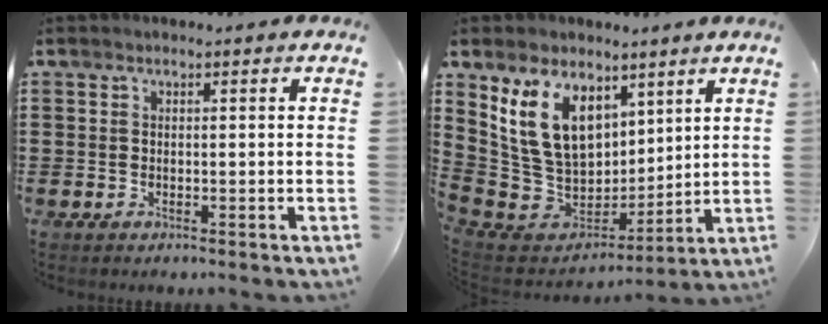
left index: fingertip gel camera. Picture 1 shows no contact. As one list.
[{"total": 13.4, "force": [5.6, 9.5, 7.6], "torque": [-0.197, -0.007, 0.113]}]